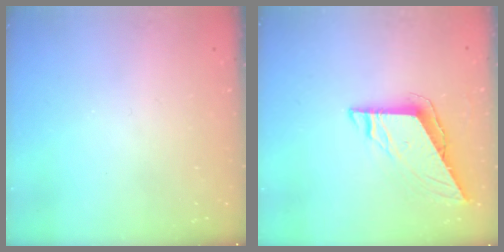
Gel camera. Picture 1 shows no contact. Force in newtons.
{"total": 7.3, "press": 7.3, "slide": 0.3}